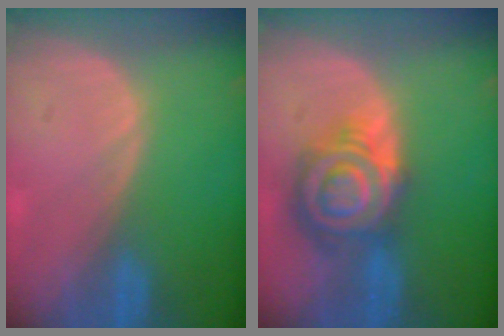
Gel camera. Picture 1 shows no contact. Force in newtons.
{"total": 9.1, "press": 9.0, "slide": 0.5}